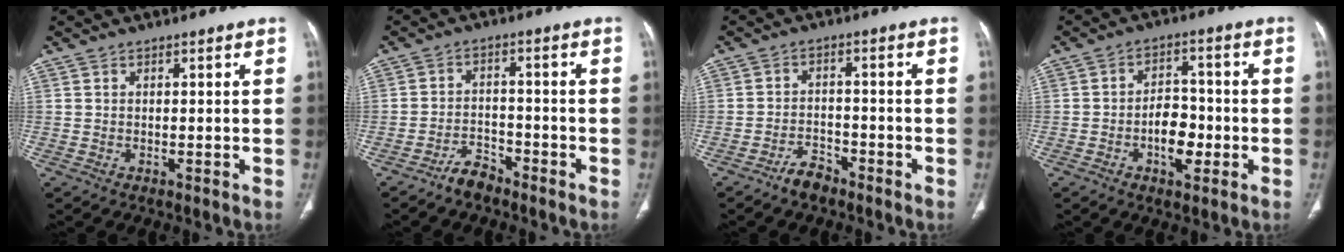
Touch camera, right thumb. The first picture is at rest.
{"total": 4.2, "force": [-3.7, 1.6, 1.3], "torque": [-0.020, 0.022, -0.067]}
{"total": 4.0, "force": [-3.3, 1.7, 1.4], "torque": [-0.023, 0.021, -0.059]}
{"total": 7.2, "force": [-2.2, 4.3, 5.3], "torque": [-0.063, 0.021, -0.037]}